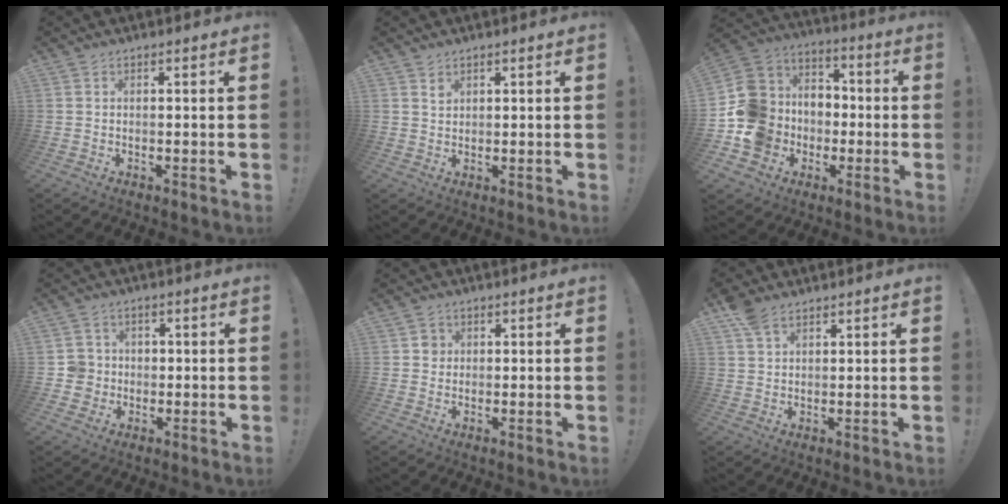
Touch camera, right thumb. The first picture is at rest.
{"total": 1.9, "force": [1.4, 1.2, 0.5], "torque": [-0.003, -0.007, 0.025]}
{"total": 18.1, "force": [-4.5, 16.2, 6.7], "torque": [-0.122, 0.031, -0.046]}
{"total": 6.1, "force": [-0.3, 5.9, 1.2], "torque": [-0.024, 0.009, -0.002]}
{"total": 2.6, "force": [0.4, 2.5, 0.7], "torque": [0.004, -0.001, 0.002]}
{"total": 5.5, "force": [3.7, 3.0, 2.8], "torque": [-0.044, -0.010, 0.071]}